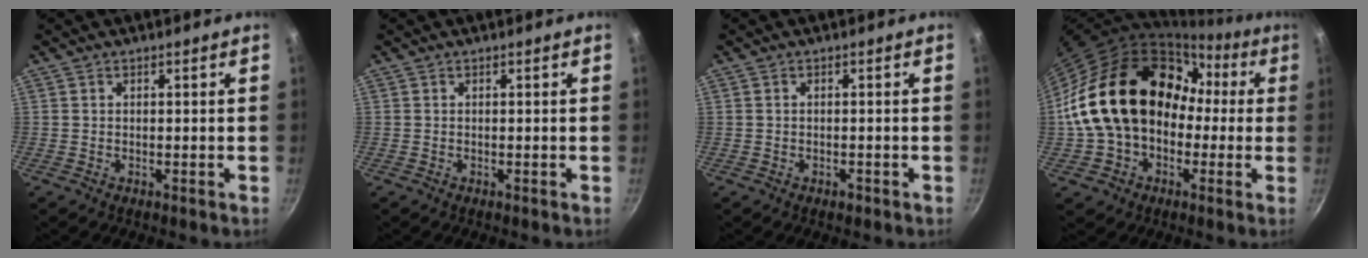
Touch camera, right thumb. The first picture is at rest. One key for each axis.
{"total": 0.0}
{"total": 1.2, "fx": -0.7, "fy": 0.6, "fz": 0.6, "tx": -0.012, "ty": 0.005, "tz": -0.009}
{"total": 22.9, "fx": 0.5, "fy": 17.2, "fz": 15.1, "tx": -0.247, "ty": 0.075, "tz": 0.014}